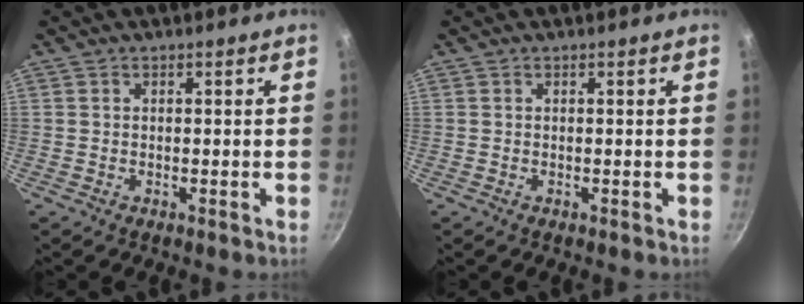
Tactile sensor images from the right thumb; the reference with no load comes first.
{"total": 0.0}